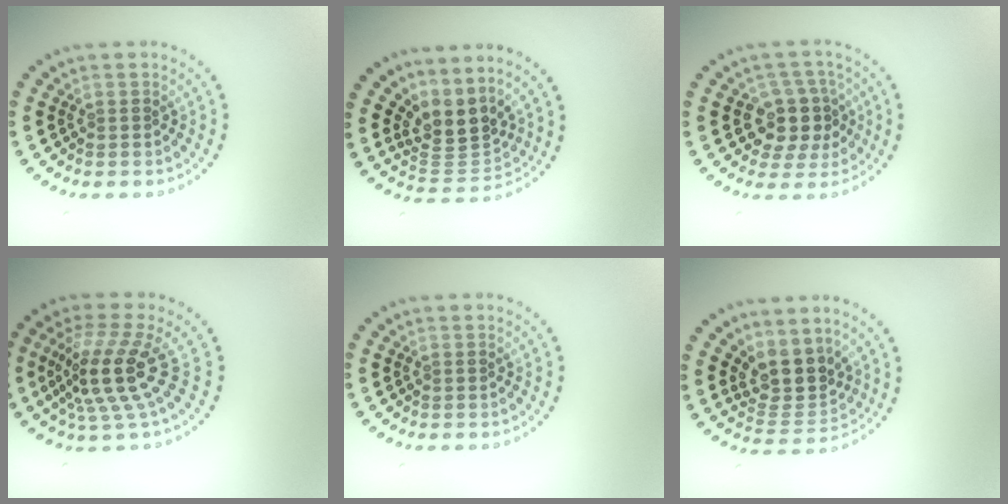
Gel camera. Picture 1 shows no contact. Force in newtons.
{"total": 3.6, "press": 2.6, "slide": 2.5}
{"total": 4.7, "press": 4.2, "slide": 1.9}
{"total": 5.1, "press": 3.6, "slide": 3.6}
{"total": 0.0}
{"total": 4.0, "press": 3.1, "slide": 2.5}